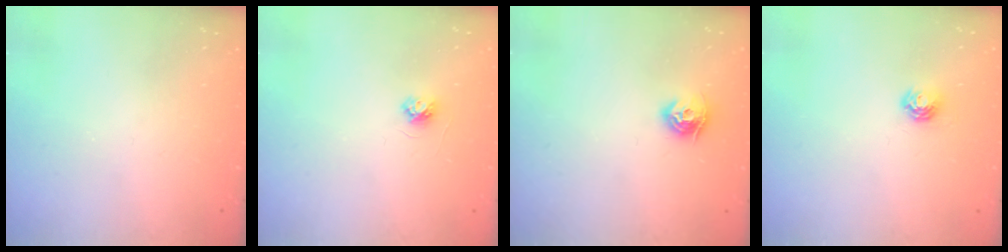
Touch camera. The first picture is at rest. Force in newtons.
{"total": 3.8, "press": 3.7, "slide": 0.5}
{"total": 7.8, "press": 7.8, "slide": 0.4}
{"total": 5.1, "press": 5.1, "slide": 0.5}